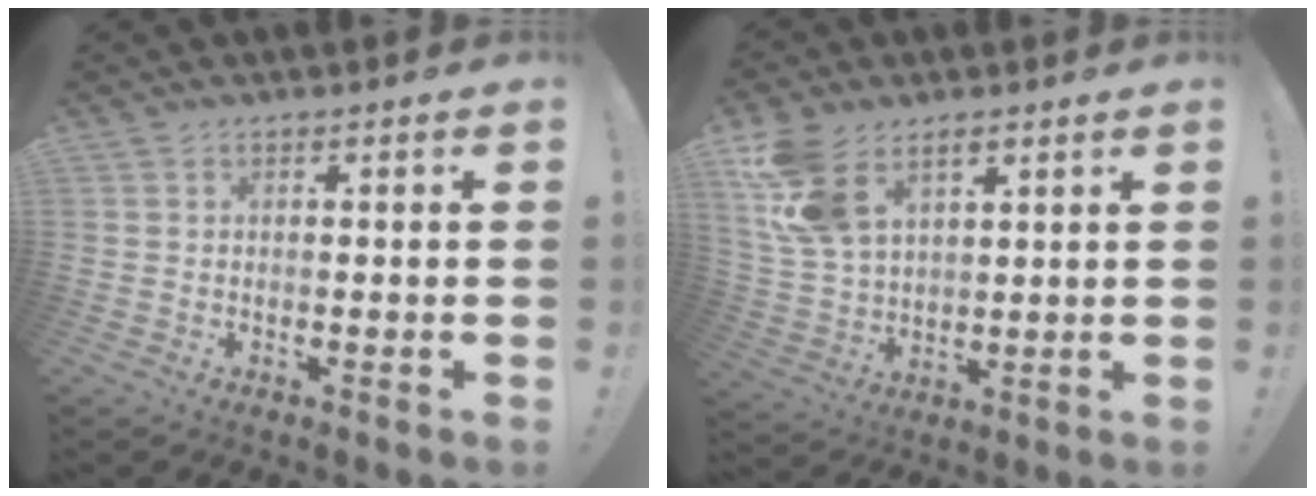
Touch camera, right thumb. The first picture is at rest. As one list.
[{"total": 12.6, "force": [6.5, 7.7, 7.6], "torque": [-0.148, -0.022, 0.129]}]